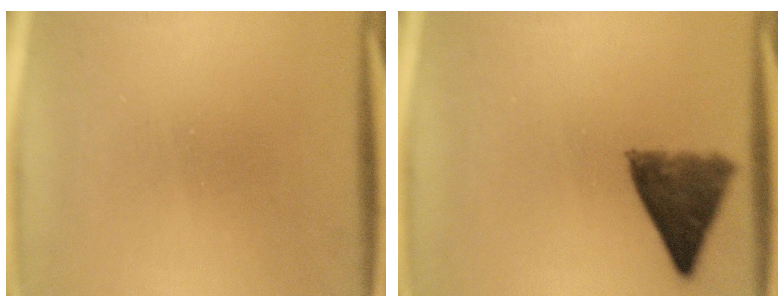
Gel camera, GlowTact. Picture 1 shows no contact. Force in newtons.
{"total": 8.1}